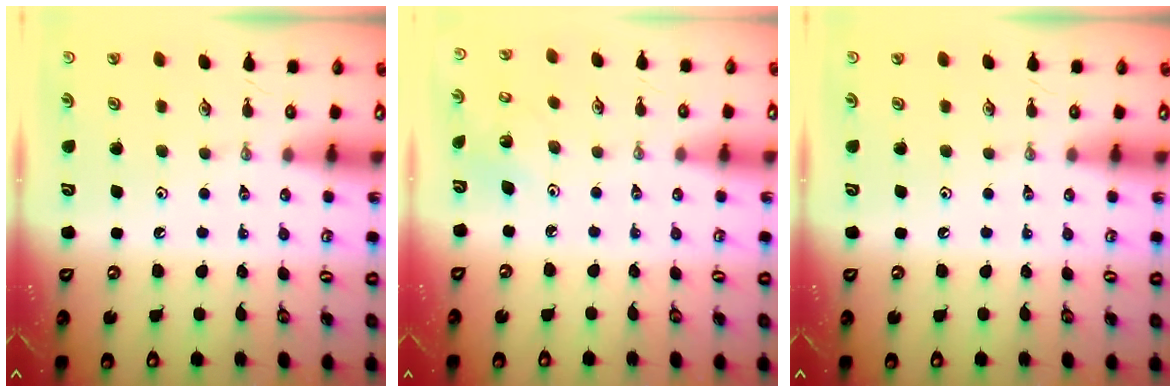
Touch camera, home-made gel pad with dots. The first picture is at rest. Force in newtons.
{"total": 2.7, "press": 2.7, "slide": 0.2}
{"total": 0.0}